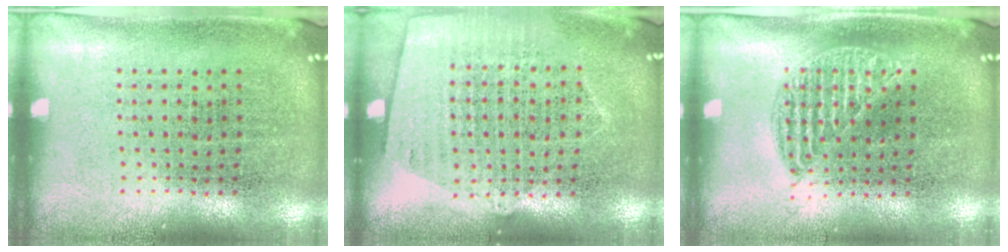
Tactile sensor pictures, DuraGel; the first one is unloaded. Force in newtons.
{"total": 1.0, "press": 0.8, "slide": 0.5}
{"total": 0.9, "press": 0.8, "slide": 0.4}